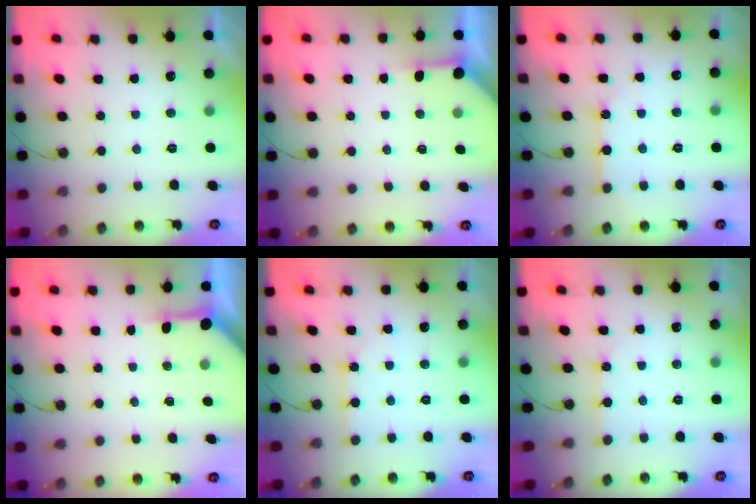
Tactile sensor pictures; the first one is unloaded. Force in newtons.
{"total": 2.4, "press": 2.4, "slide": 0.4}
{"total": 5.6, "press": 5.6, "slide": 0.4}
{"total": 3.7, "press": 3.7, "slide": 0.2}
{"total": 3.9, "press": 3.9, "slide": 0.6}
{"total": 2.9, "press": 2.9, "slide": 0.3}